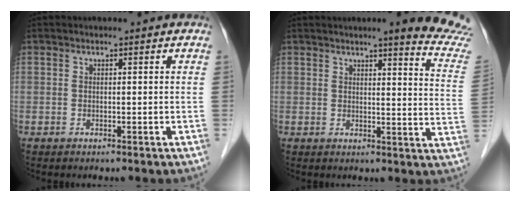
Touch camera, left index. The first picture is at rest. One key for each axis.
{"total": 13.7, "fx": 12.8, "fy": -0.3, "fz": 4.9, "tx": -0.040, "ty": -0.083, "tz": 0.119}